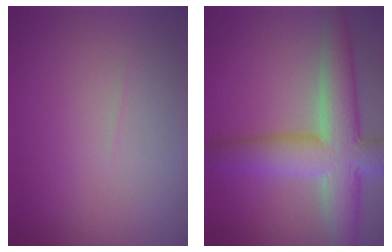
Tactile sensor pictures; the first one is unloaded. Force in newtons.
{"total": 8.6, "press": 8.6, "slide": 0.5}